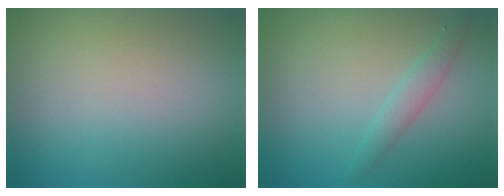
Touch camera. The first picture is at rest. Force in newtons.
{"total": 1.6, "press": 1.6, "slide": 0.1}